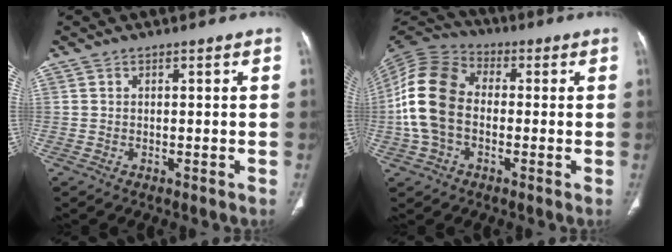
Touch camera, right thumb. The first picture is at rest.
{"total": 14.3, "force": [-1.2, 10.0, 10.1], "torque": [-0.207, 0.035, -0.030]}